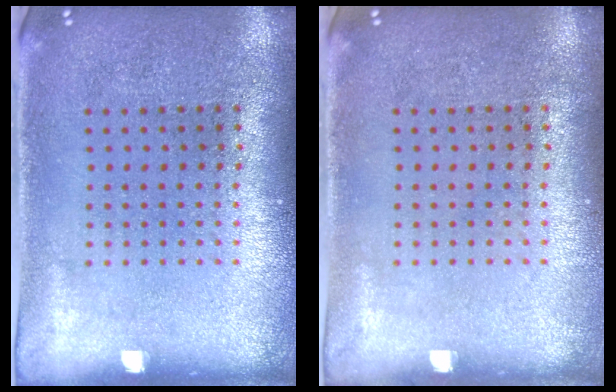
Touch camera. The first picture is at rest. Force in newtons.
{"total": 0.0}